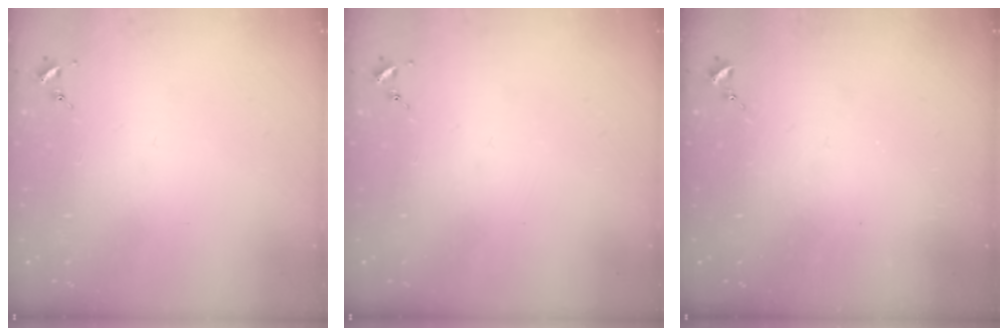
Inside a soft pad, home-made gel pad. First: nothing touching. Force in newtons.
{"total": 0.0}
{"total": 0.0}